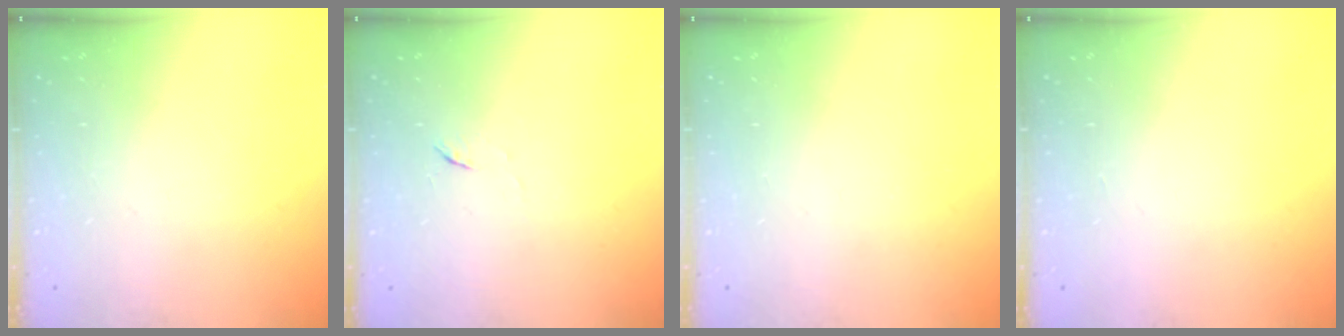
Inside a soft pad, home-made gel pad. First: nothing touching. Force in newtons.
{"total": 4.5, "press": 4.5, "slide": 0.7}
{"total": 0.0}
{"total": 1.5, "press": 1.5, "slide": 0.1}